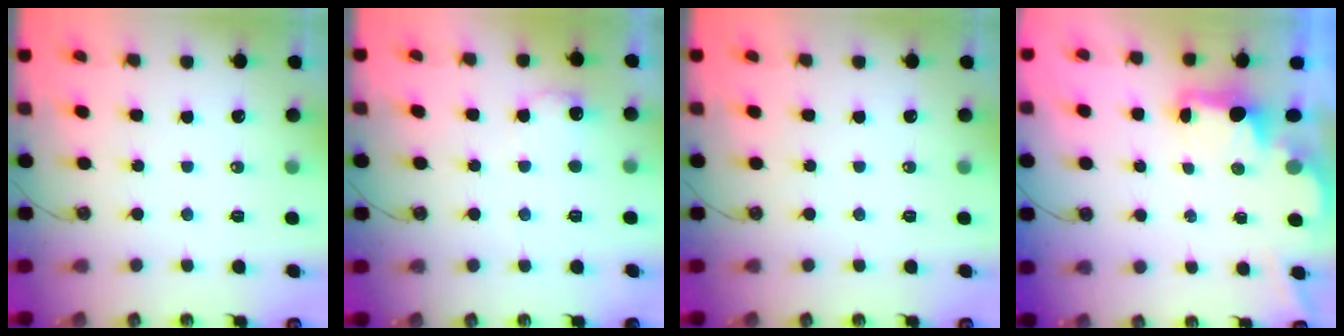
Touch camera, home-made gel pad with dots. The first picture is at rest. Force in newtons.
{"total": 7.0, "press": 7.0, "slide": 0.9}
{"total": 0.0}
{"total": 2.1, "press": 1.9, "slide": 0.8}